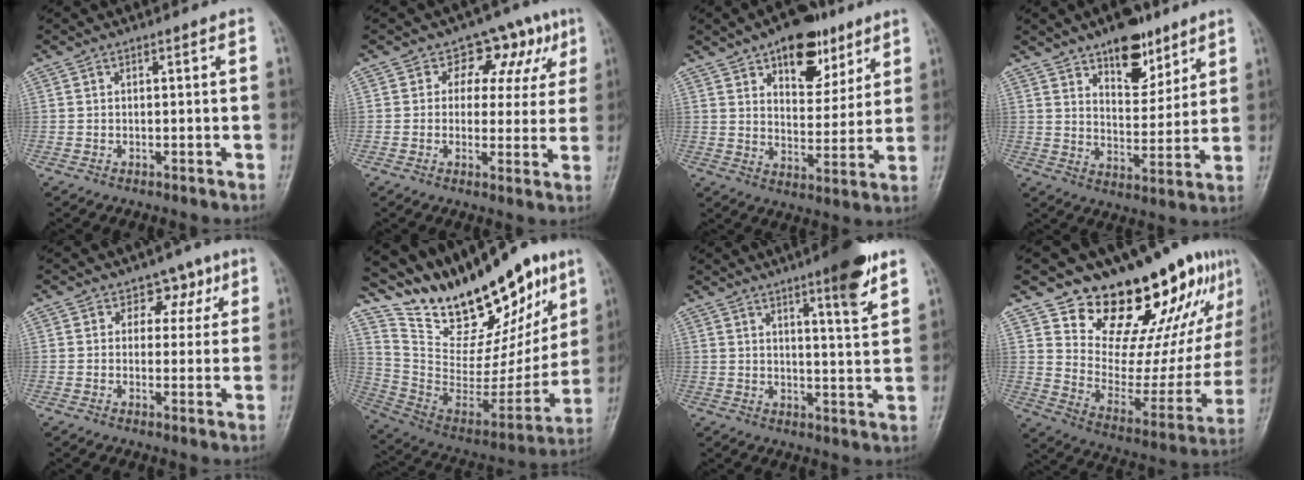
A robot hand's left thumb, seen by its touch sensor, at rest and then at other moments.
{"total": 9.5, "force": [4.2, 7.0, 4.8], "torque": [-0.001, -0.002, 0.048]}
{"total": 13.8, "force": [7.9, 7.5, 8.4], "torque": [-0.077, -0.037, 0.120]}
{"total": 12.0, "force": [7.7, 5.8, 7.1], "torque": [-0.073, -0.048, 0.124]}
{"total": 4.8, "force": [2.4, 3.8, 1.7], "torque": [0.015, -0.005, 0.029]}
{"total": 29.1, "force": [21.3, 12.2, 15.5], "torque": [-0.202, -0.081, 0.357]}
{"total": 9.7, "force": [6.0, 1.2, 7.5], "torque": [-0.098, -0.036, 0.084]}
{"total": 23.7, "force": [17.5, 10.2, 12.2], "torque": [-0.117, -0.115, 0.264]}